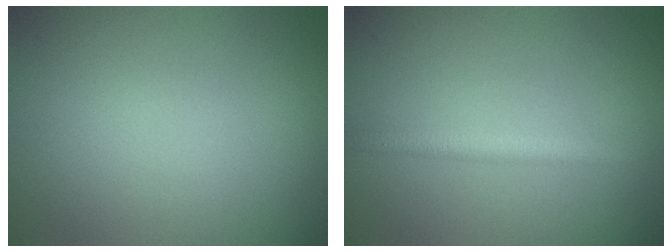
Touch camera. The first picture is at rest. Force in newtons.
{"total": 2.2, "press": 2.2, "slide": 0.0}